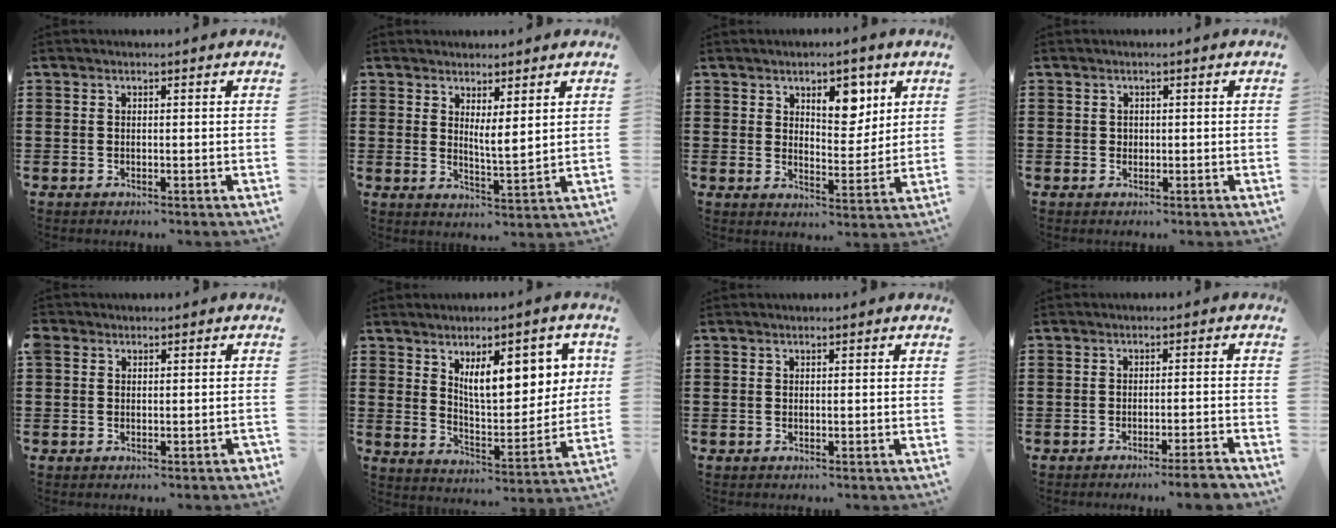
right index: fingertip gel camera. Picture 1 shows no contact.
{"total": 2.9, "force": [2.3, 0.3, 1.8], "torque": [-0.037, -0.006, 0.038]}
{"total": 6.9, "force": [4.0, 3.7, 4.2], "torque": [-0.065, -0.003, 0.065]}
{"total": 0.7, "force": [0.2, 0.6, 0.2], "torque": [-0.005, 0.004, 0.004]}
{"total": 1.4, "force": [-0.3, 1.3, 0.3], "torque": [-0.009, 0.004, -0.009]}
{"total": 10.4, "force": [4.6, 4.3, 8.2], "torque": [-0.130, -0.008, 0.073]}
{"total": 0.0}
{"total": 3.2, "force": [-2.7, -0.4, 1.6], "torque": [-0.026, -0.008, -0.051]}